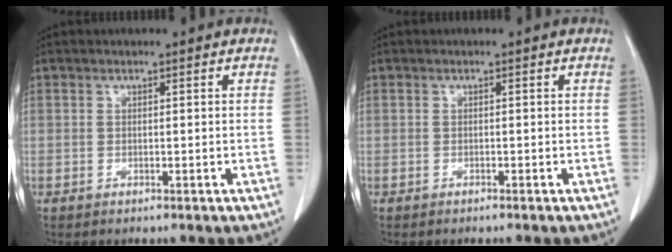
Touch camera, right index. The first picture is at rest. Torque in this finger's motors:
{"motor_torque": [0.02, -0.04, -0.12, -0.04]}